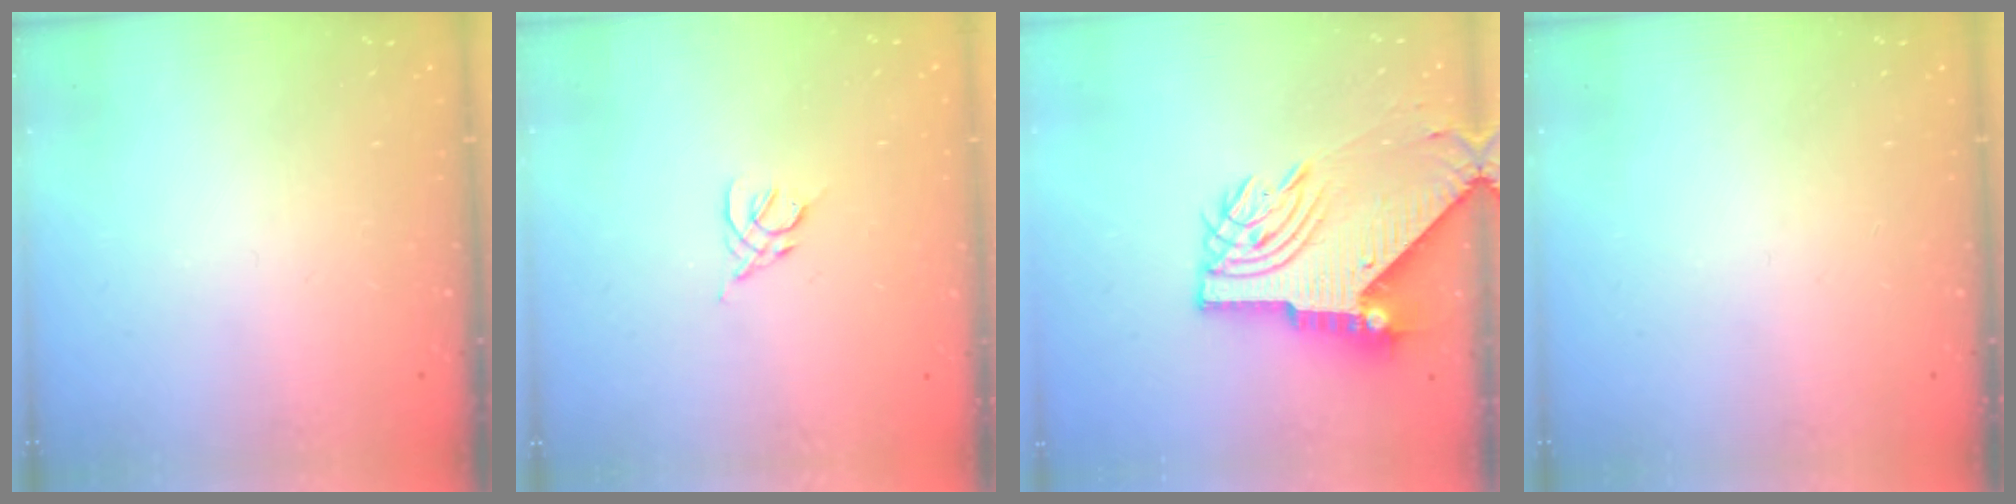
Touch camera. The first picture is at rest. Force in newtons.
{"total": 2.5, "press": 2.4, "slide": 0.7}
{"total": 13.2, "press": 13.1, "slide": 1.6}
{"total": 0.0}